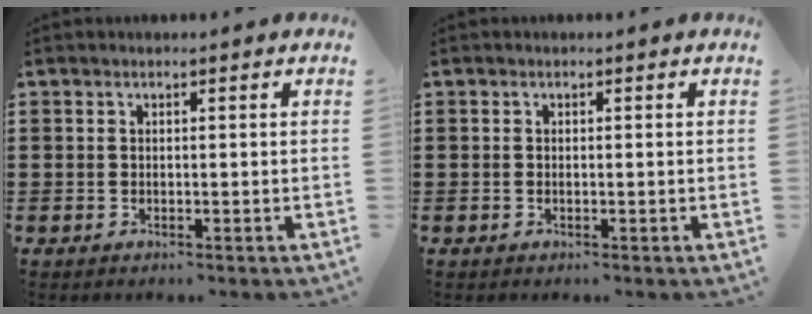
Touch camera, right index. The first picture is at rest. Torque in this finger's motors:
{"motor_torque": [0.65, 1.49, 0.02, -0.01]}